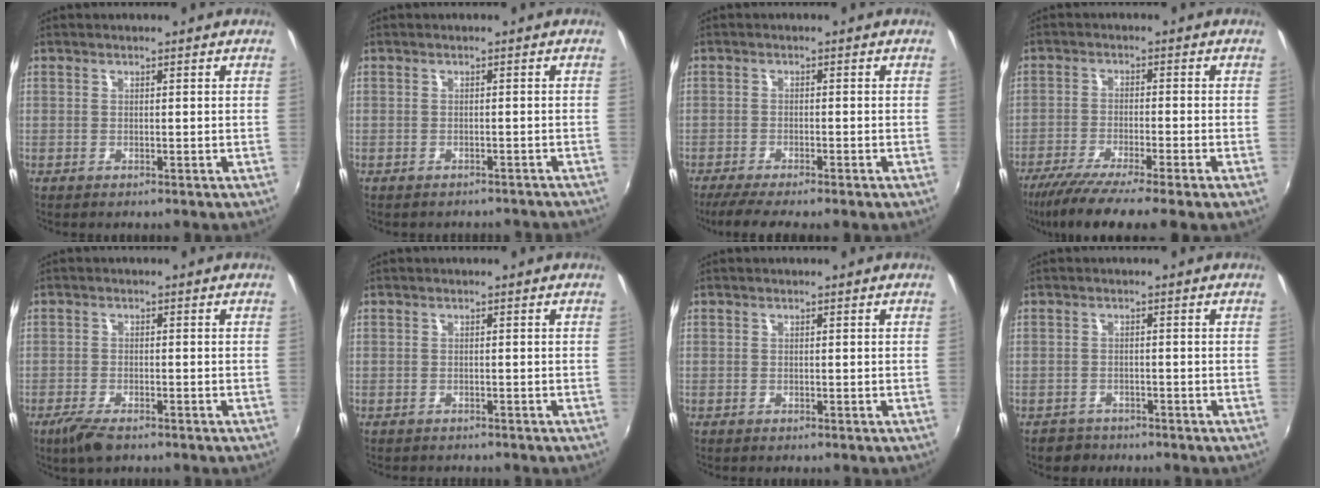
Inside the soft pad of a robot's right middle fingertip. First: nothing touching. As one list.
[{"total": 6.3, "force": [-5.7, 1.8, 1.9], "torque": [-0.038, -0.010, -0.067]}, {"total": 6.2, "force": [-5.2, 0.1, 3.5], "torque": [-0.079, -0.018, -0.085]}, {"total": 10.1, "force": [-8.0, -0.6, 6.1], "torque": [-0.127, -0.035, -0.135]}, {"total": 4.8, "force": [-3.4, 1.5, 3.0], "torque": [-0.077, -0.013, -0.064]}, {"total": 1.5, "force": [-1.4, 0.5, 0.2], "torque": [-0.009, -0.008, -0.020]}, {"total": 0.0}, {"total": 2.5, "force": [-2.0, 1.4, -0.3], "torque": [-0.005, 0.005, -0.037]}]